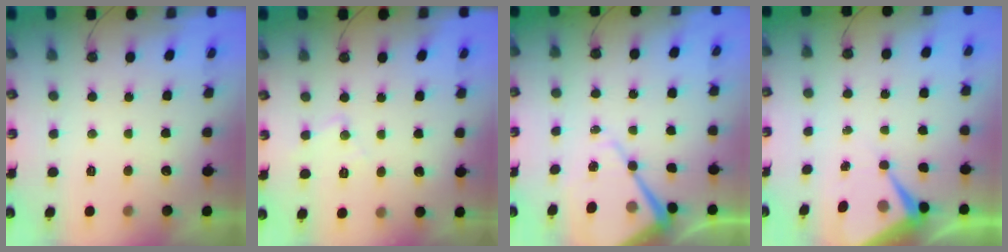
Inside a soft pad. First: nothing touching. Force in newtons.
{"total": 6.7, "press": 6.7, "slide": 0.4}
{"total": 11.9, "press": 11.8, "slide": 1.0}
{"total": 7.6, "press": 7.6, "slide": 0.8}